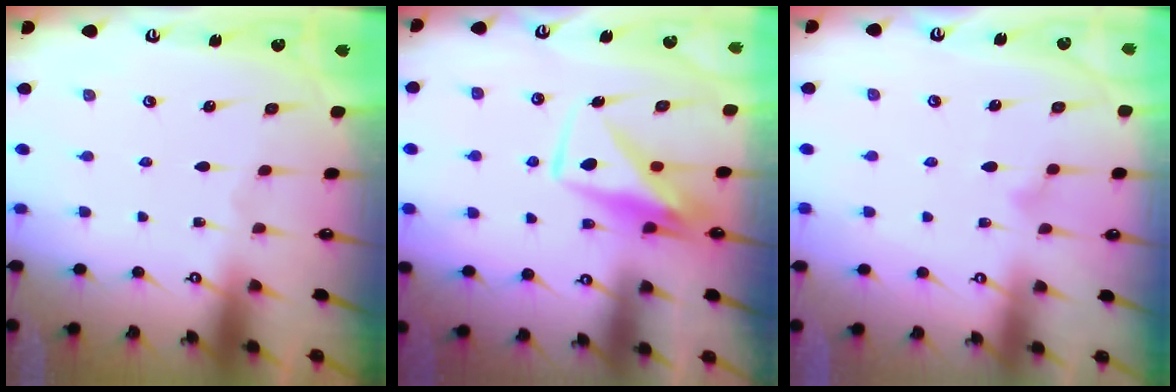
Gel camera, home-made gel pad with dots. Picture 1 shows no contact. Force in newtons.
{"total": 9.1, "press": 9.1, "slide": 0.8}
{"total": 8.6, "press": 8.6, "slide": 0.3}